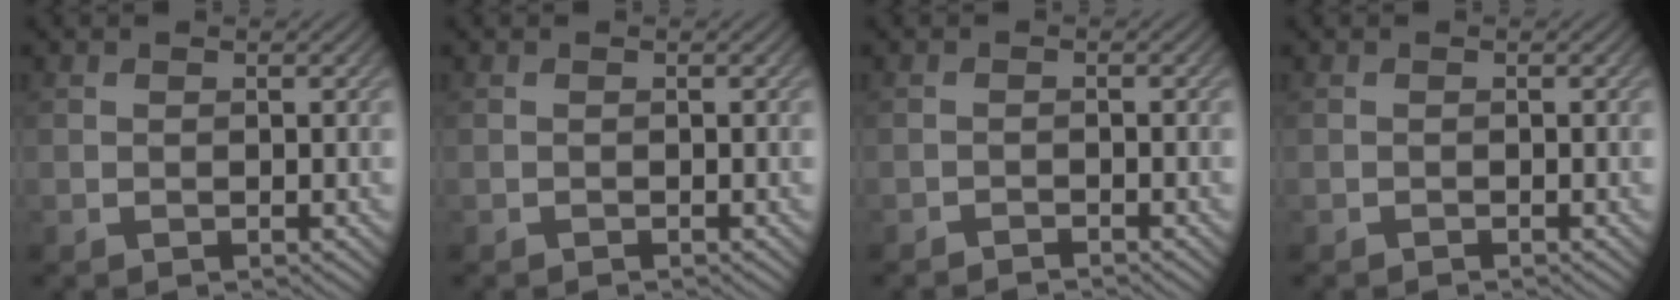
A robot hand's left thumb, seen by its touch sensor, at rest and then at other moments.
{"total": 0.0}
{"total": 0.9, "force": [-0.9, -0.1, 0.1], "torque": [-0.001, 0.002, -0.019]}
{"total": 0.0}